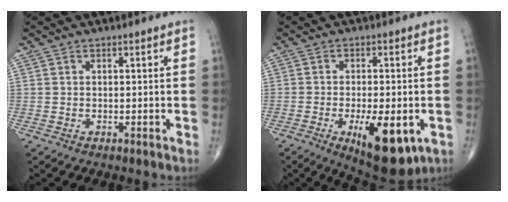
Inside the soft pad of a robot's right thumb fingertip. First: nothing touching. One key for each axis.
{"total": 12.6, "fx": -4.3, "fy": 4.9, "fz": 10.7, "tx": -0.147, "ty": -0.011, "tz": -0.055}